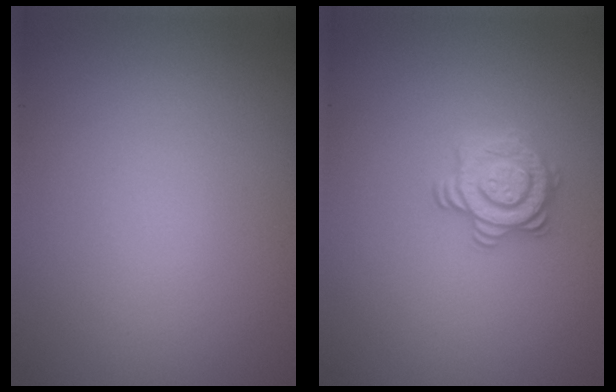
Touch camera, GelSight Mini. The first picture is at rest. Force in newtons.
{"total": 2.8, "press": 2.7, "slide": 0.9}